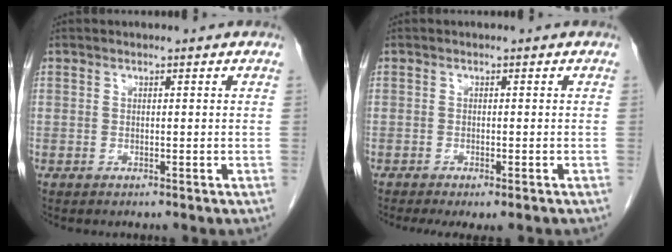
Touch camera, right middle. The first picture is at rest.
{"total": 5.6, "force": [-4.5, 0.9, 3.3], "torque": [-0.037, -0.014, -0.062]}